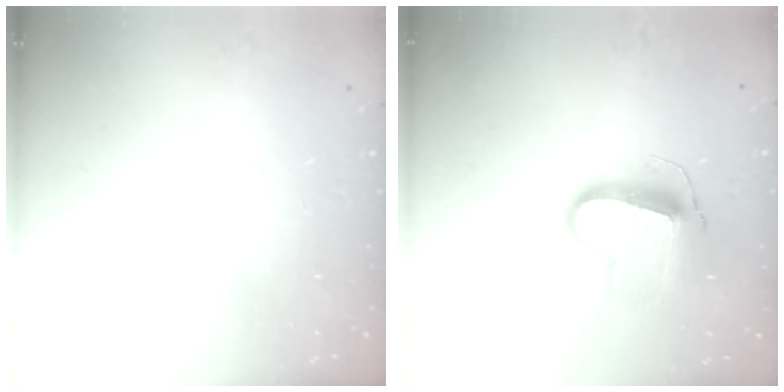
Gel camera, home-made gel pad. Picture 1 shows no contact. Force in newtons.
{"total": 11.7, "press": 11.7, "slide": 0.9}